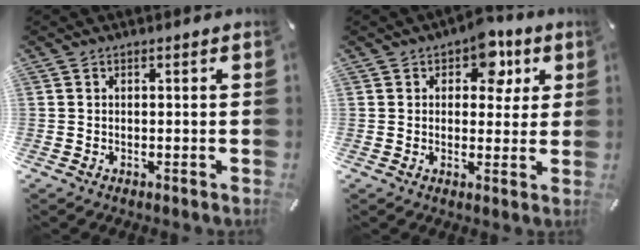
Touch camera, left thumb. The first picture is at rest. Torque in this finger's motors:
{"motor_torque": [1.21, 1.41, 0.41, -0.73, 0.13]}